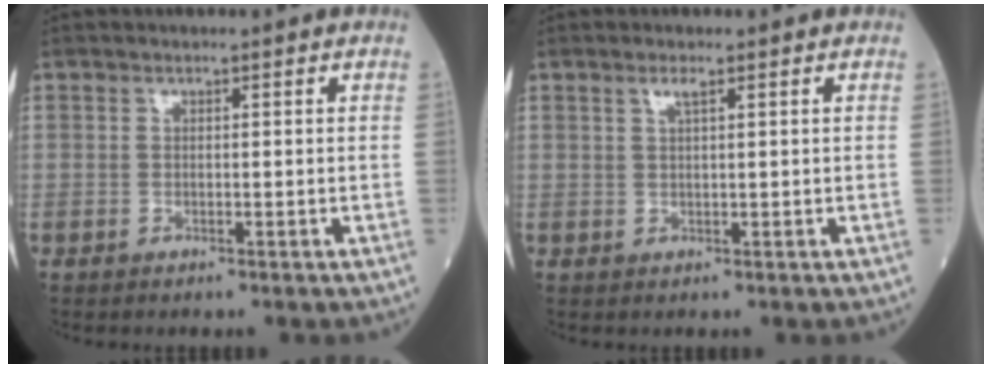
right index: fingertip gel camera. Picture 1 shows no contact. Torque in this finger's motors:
{"motor_torque": [0.07, 0.02, -0.01, 0.00]}